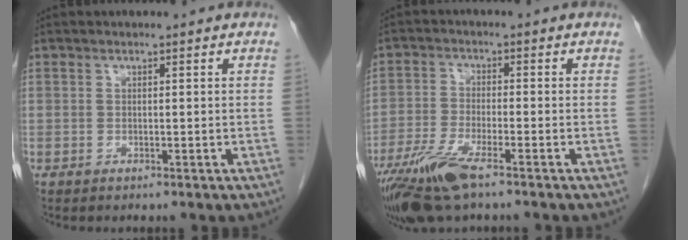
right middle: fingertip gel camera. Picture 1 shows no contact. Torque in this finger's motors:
{"motor_torque": [1.18, -0.96, 0.25, 0.11]}